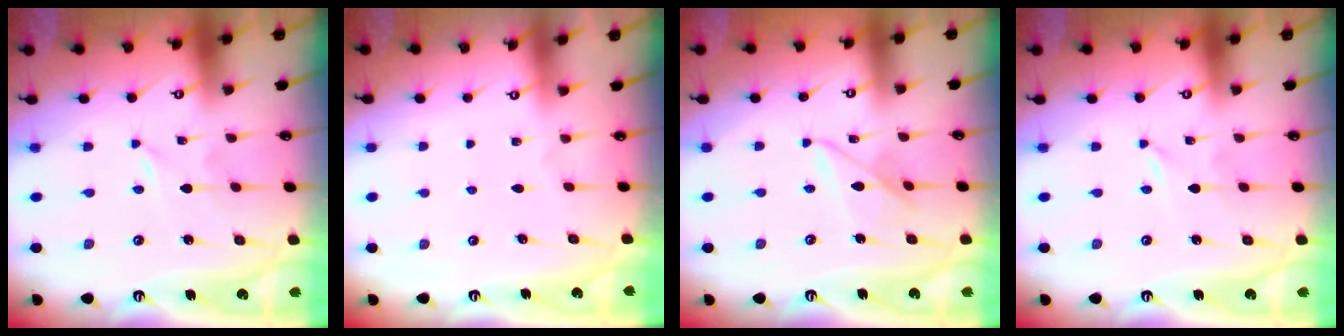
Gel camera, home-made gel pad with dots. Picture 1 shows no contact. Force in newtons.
{"total": 0.0}
{"total": 7.5, "press": 7.5, "slide": 0.4}
{"total": 0.0}